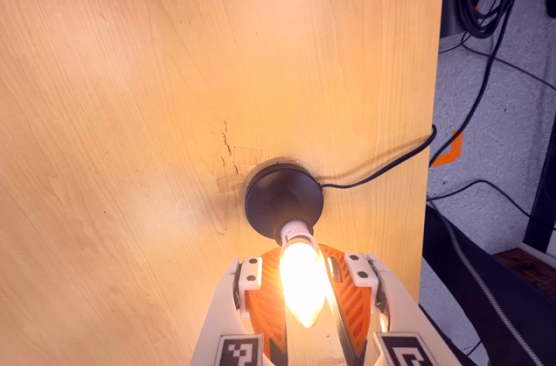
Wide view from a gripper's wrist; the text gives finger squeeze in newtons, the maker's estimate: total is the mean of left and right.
{"total": 12.5, "left": 11.2, "right": 13.8}